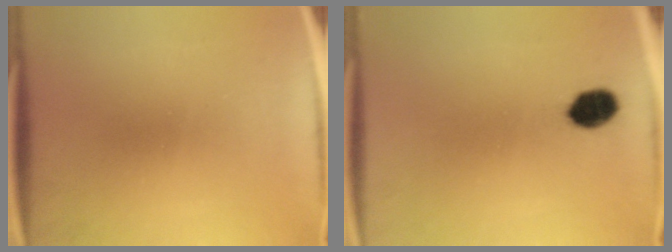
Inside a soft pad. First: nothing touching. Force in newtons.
{"total": 5.6}